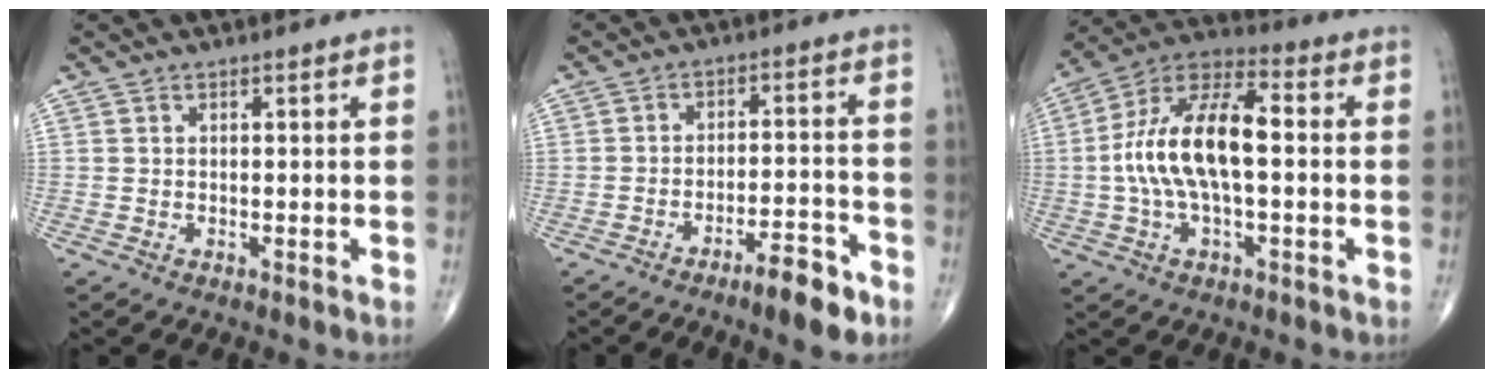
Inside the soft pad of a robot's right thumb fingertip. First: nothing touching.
{"total": 7.8, "force": [-5.2, 1.8, 5.5], "torque": [-0.083, 0.033, -0.079]}
{"total": 16.0, "force": [-0.2, 6.9, 14.4], "torque": [-0.280, 0.039, -0.011]}